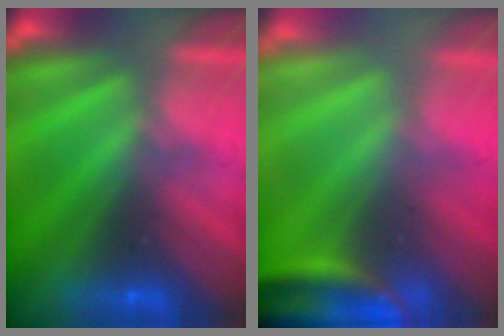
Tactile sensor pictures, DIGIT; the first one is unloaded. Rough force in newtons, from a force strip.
{"total": 3.9}